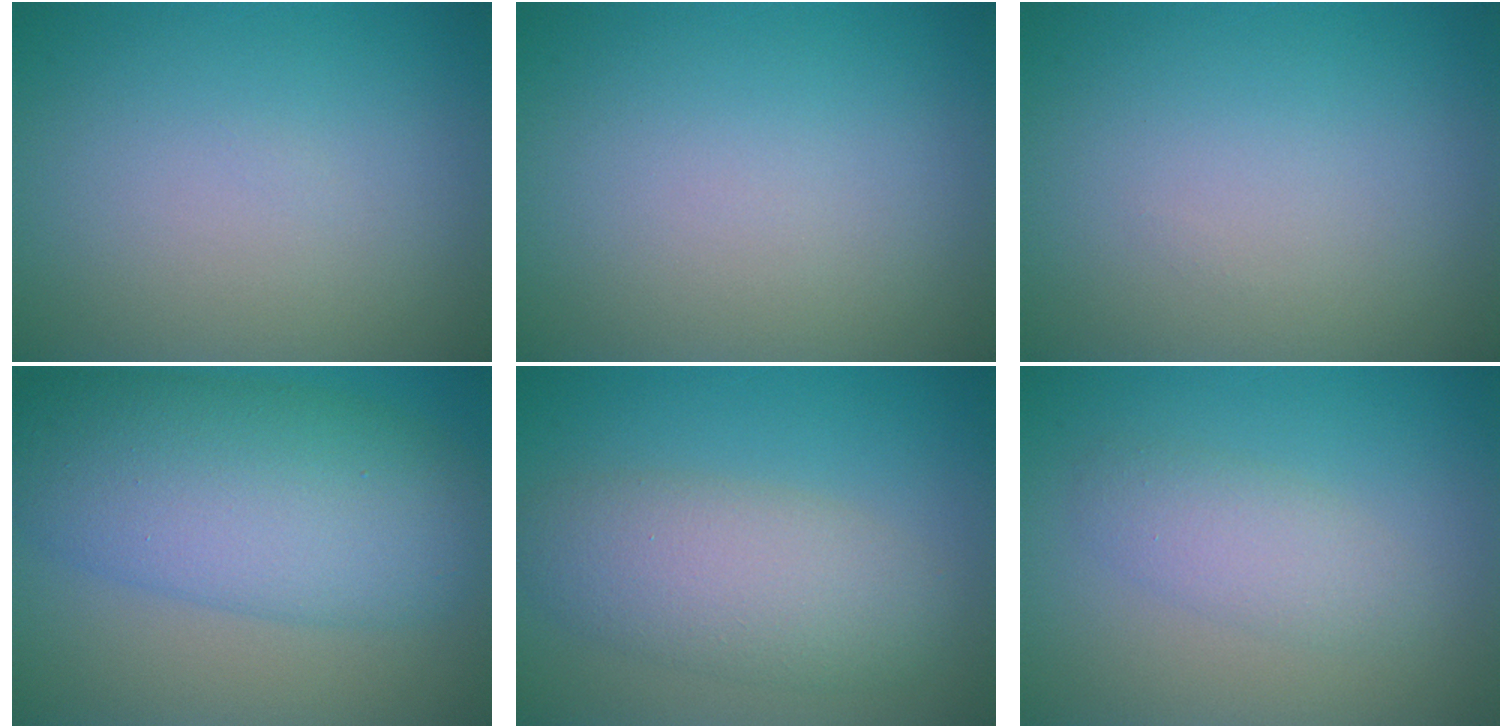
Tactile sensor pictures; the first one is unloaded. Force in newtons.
{"total": 0.0}
{"total": 0.0}
{"total": 10.0, "press": 10.0, "slide": 0.2}
{"total": 5.2, "press": 5.2, "slide": 0.1}
{"total": 2.4, "press": 2.4, "slide": 0.1}